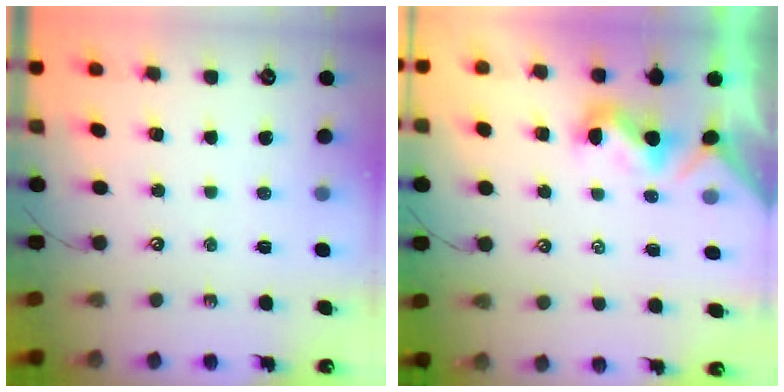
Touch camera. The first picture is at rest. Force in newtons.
{"total": 1.5, "press": 1.4, "slide": 0.5}